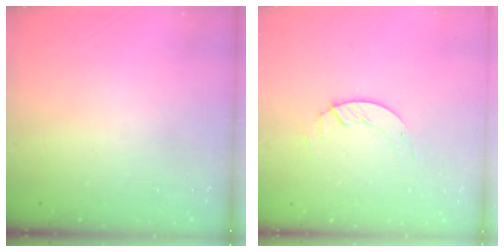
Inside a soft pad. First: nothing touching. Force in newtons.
{"total": 2.0, "press": 2.0, "slide": 0.2}